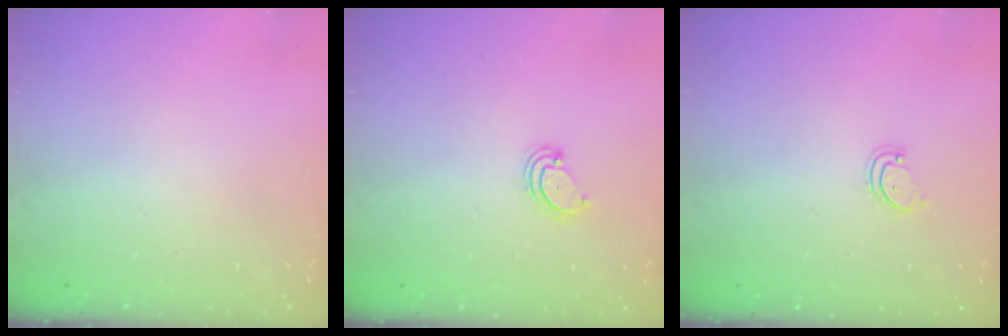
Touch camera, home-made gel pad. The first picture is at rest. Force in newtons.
{"total": 3.0, "press": 3.0, "slide": 0.4}
{"total": 1.9, "press": 1.9, "slide": 0.2}